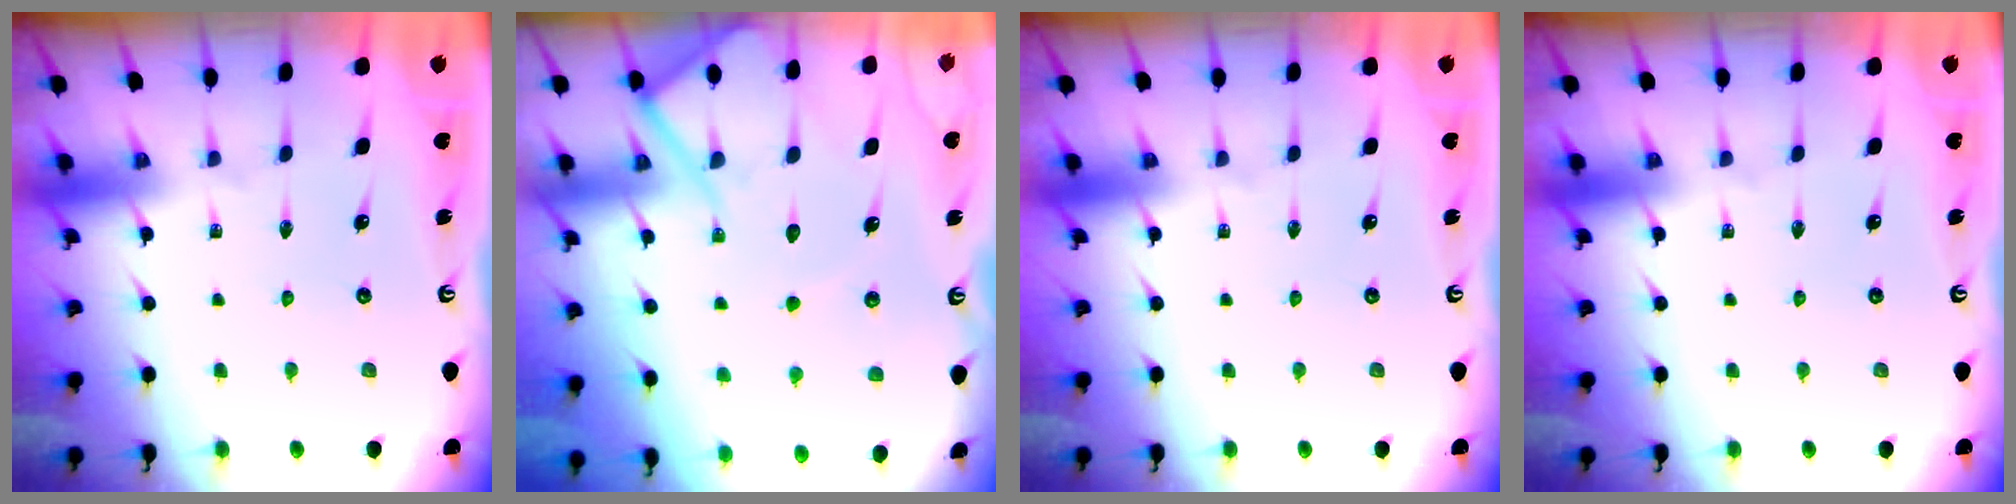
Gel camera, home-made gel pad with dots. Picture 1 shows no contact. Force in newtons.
{"total": 10.5, "press": 10.5, "slide": 1.1}
{"total": 0.0}
{"total": 0.0}